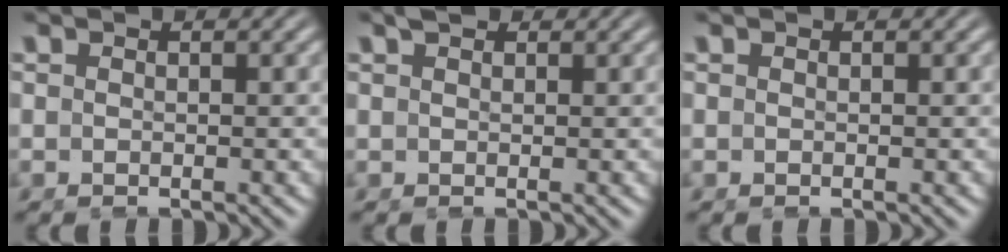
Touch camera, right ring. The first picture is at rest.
{"total": 1.1, "force": [1.0, 0.2, 0.3], "torque": [-0.001, 0.004, 0.019]}
{"total": 0.0}